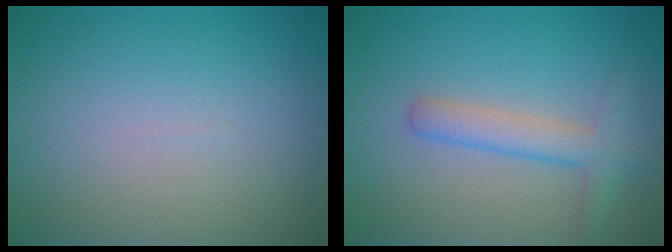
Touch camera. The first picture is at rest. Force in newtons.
{"total": 2.9, "press": 2.9, "slide": 0.2}